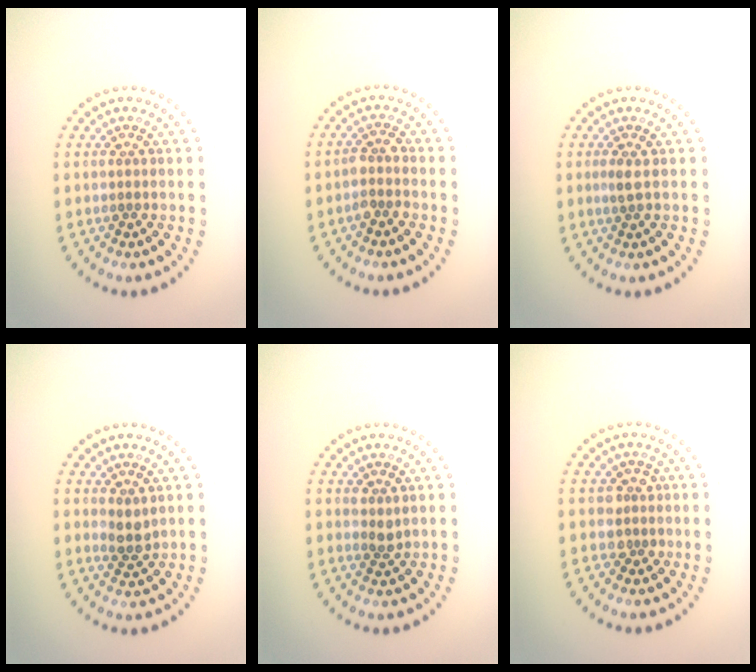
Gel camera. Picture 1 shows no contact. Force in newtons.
{"total": 1.8, "press": 1.5, "slide": 0.9}
{"total": 0.8, "press": 0.8, "slide": 0.3}
{"total": 1.7, "press": 1.5, "slide": 0.8}
{"total": 0.9, "press": 0.8, "slide": 0.3}
{"total": 1.8, "press": 1.5, "slide": 1.1}